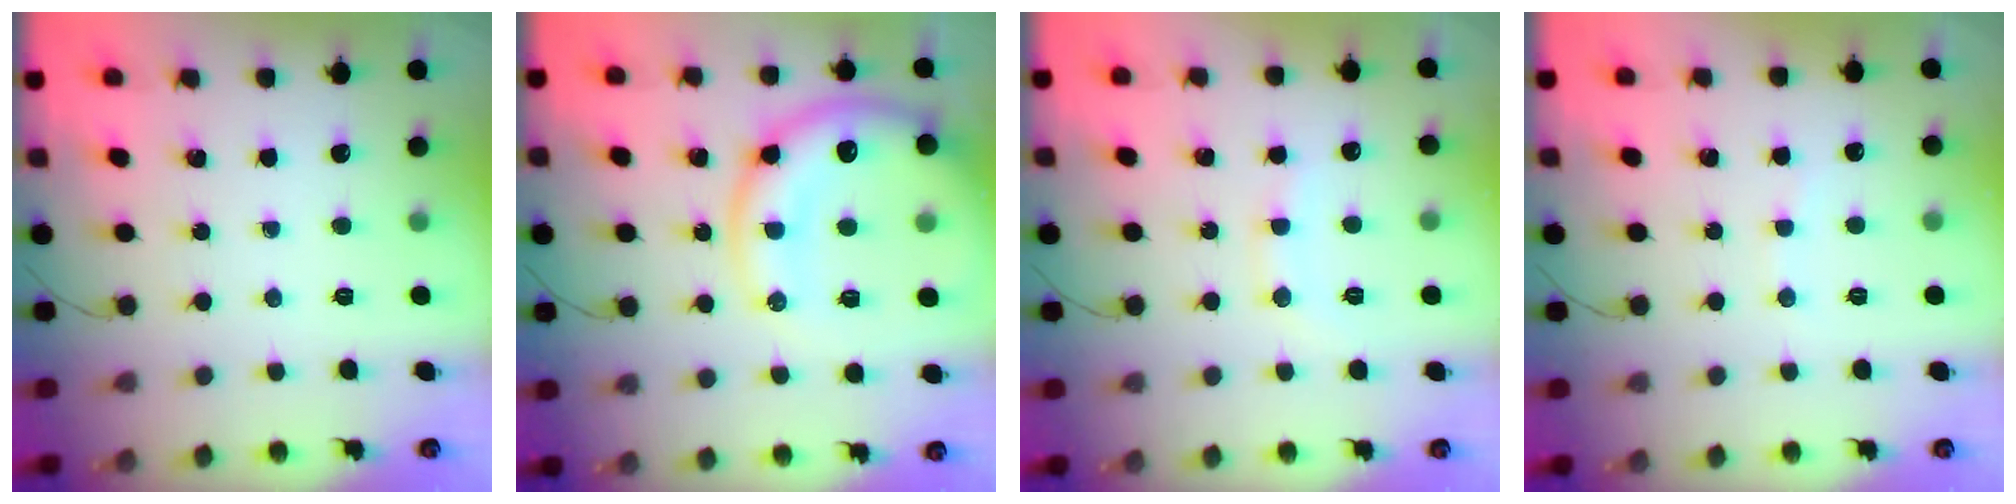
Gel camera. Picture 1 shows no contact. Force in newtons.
{"total": 18.2, "press": 17.9, "slide": 3.1}
{"total": 6.9, "press": 6.6, "slide": 1.9}
{"total": 3.4, "press": 3.3, "slide": 0.9}